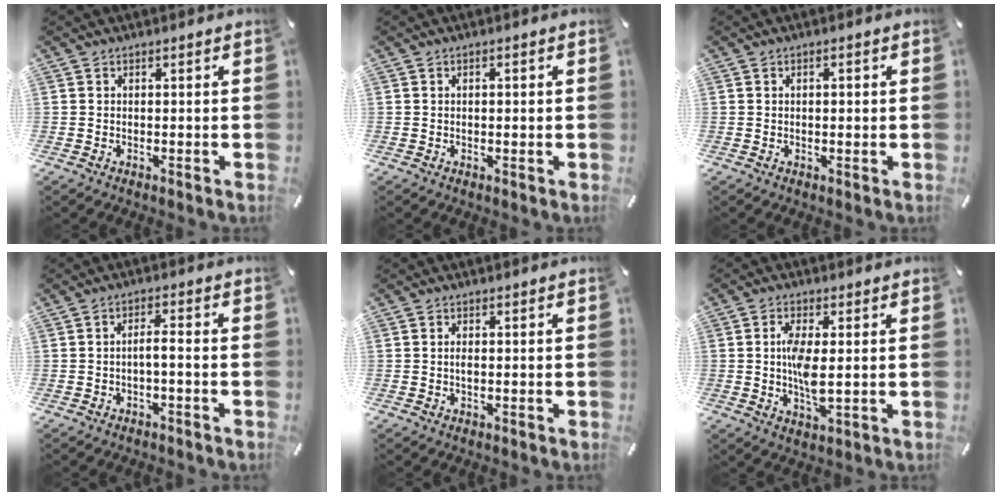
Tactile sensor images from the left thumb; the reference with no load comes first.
{"total": 0.8, "force": [0.0, 0.4, 0.7], "torque": [-0.013, 0.002, -0.001]}
{"total": 1.4, "force": [0.1, 0.6, 1.3], "torque": [-0.024, 0.003, -0.001]}
{"total": 3.1, "force": [-1.5, 0.5, 2.7], "torque": [-0.047, 0.008, -0.029]}
{"total": 1.6, "force": [0.1, 0.3, 1.6], "torque": [-0.032, -0.004, 0.001]}
{"total": 7.0, "force": [0.3, 2.7, 6.4], "torque": [-0.134, -0.006, 0.000]}